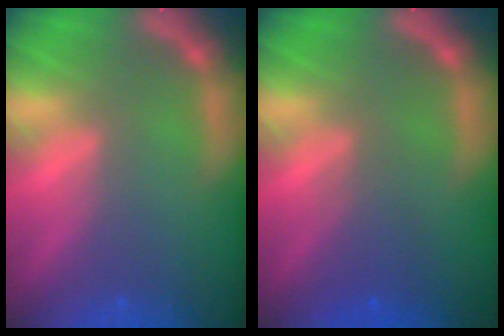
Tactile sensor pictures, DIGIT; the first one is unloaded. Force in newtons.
{"total": 2.5}